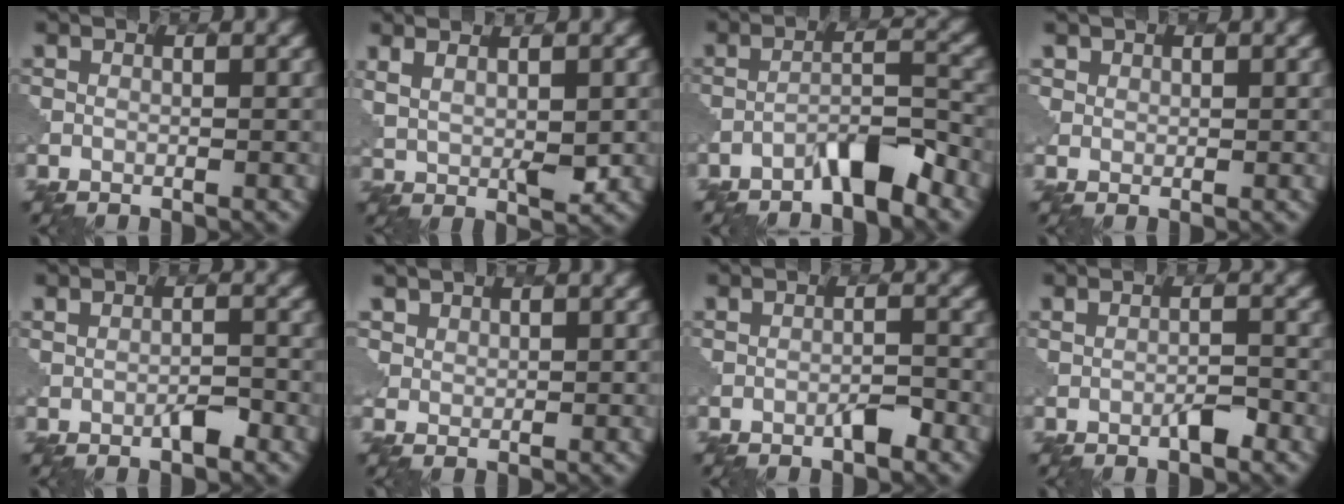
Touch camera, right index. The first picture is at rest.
{"total": 3.9, "force": [1.2, 1.2, 3.6], "torque": [-0.071, -0.006, 0.030]}
{"total": 4.0, "force": [-3.1, 0.5, 2.5], "torque": [-0.043, 0.016, -0.060]}
{"total": 1.2, "force": [0.7, 1.0, 0.2], "torque": [0.000, -0.002, 0.011]}
{"total": 1.9, "force": [-0.5, 0.8, 1.6], "torque": [-0.032, -0.002, -0.009]}
{"total": 1.9, "force": [1.3, 1.4, 0.3], "torque": [-0.013, -0.009, 0.035]}
{"total": 1.7, "force": [-0.9, 0.4, 1.4], "torque": [-0.025, 0.001, -0.017]}
{"total": 1.7, "force": [-0.6, 0.5, 1.5], "torque": [-0.029, -0.003, -0.013]}